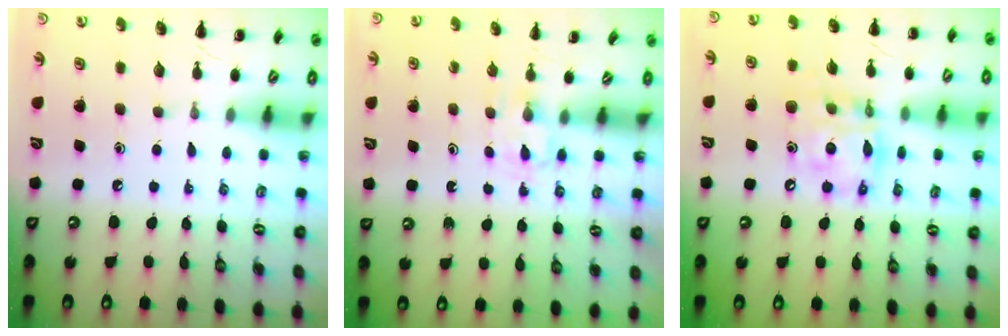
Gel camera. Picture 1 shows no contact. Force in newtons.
{"total": 2.6, "press": 2.4, "slide": 1.0}
{"total": 13.7, "press": 13.2, "slide": 3.6}